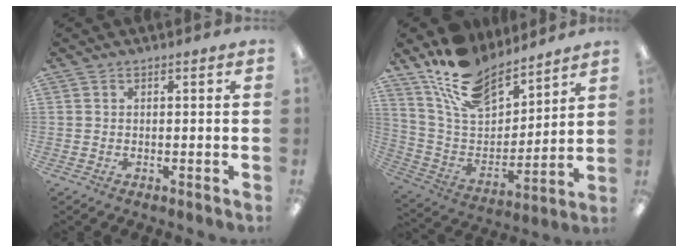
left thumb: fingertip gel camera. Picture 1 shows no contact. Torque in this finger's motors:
{"motor_torque": [0.24, 0.24, 1.42, -1.35, 0.13]}